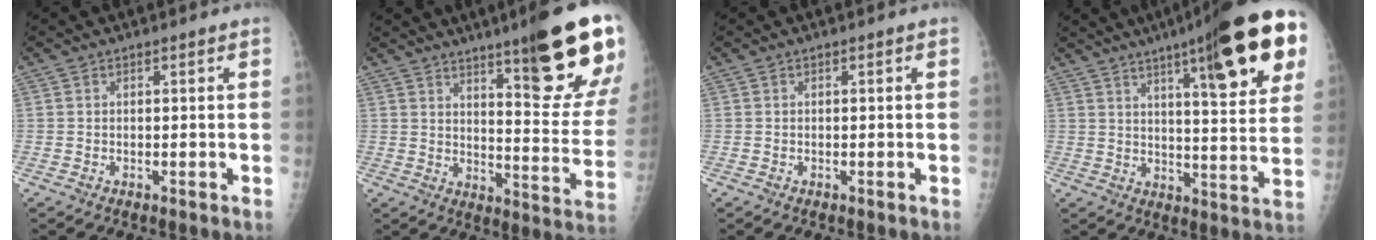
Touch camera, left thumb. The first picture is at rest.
{"total": 21.3, "force": [12.8, 3.3, 16.7], "torque": [-0.197, -0.074, 0.178]}
{"total": 0.0}
{"total": 24.3, "force": [11.6, 5.2, 20.8], "torque": [-0.269, -0.024, 0.162]}